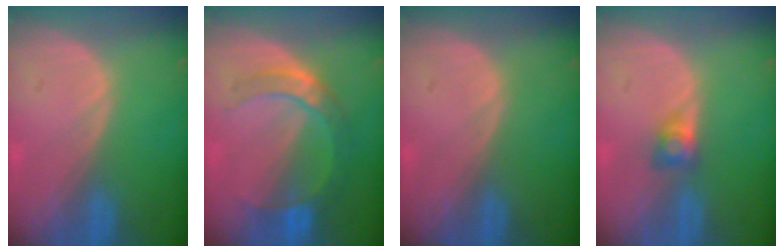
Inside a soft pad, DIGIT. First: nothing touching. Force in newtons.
{"total": 7.1, "press": 6.5, "slide": 2.9}
{"total": 0.0}
{"total": 2.7, "press": 2.5, "slide": 1.1}